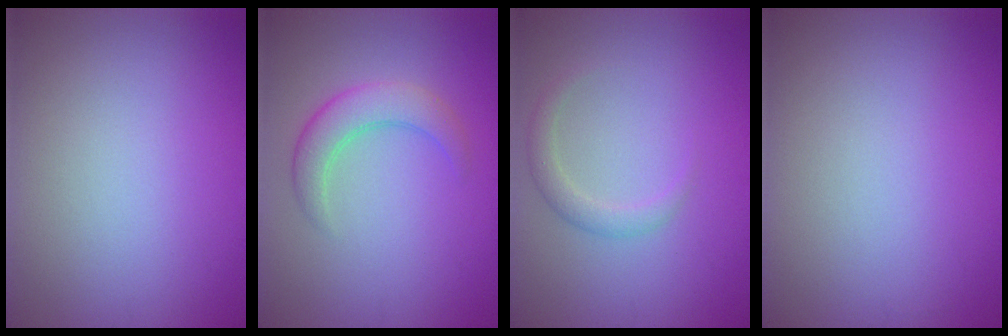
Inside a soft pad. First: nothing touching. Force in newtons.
{"total": 3.4, "press": 3.4, "slide": 0.2}
{"total": 1.6, "press": 1.6, "slide": 0.1}
{"total": 0.0}